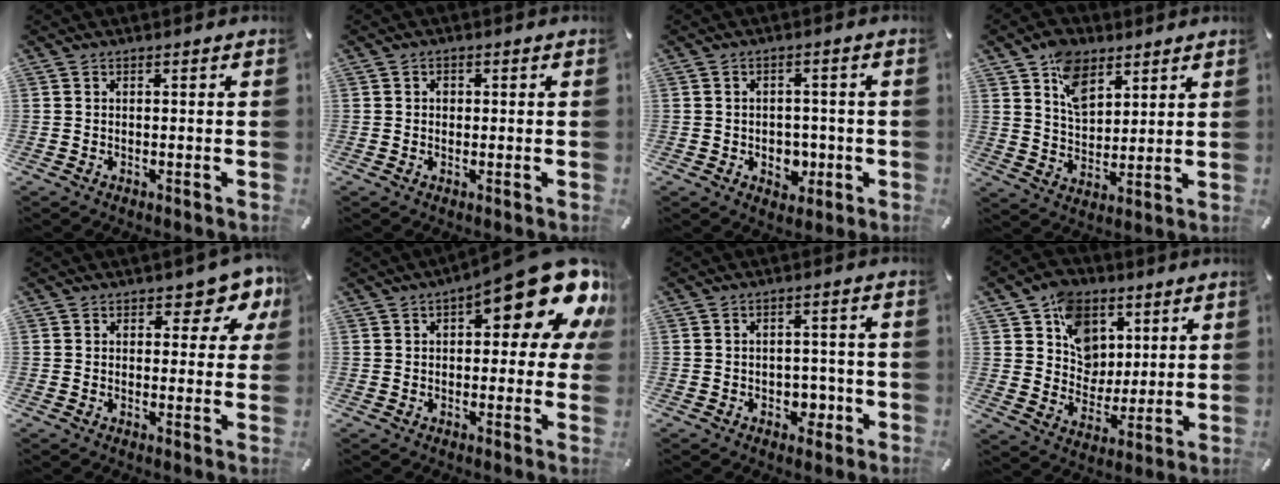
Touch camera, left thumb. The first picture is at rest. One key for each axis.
{"total": 1.3, "fx": 0.1, "fy": 1.2, "fz": 0.5, "tx": -0.004, "ty": 0.003, "tz": -0.003}
{"total": 5.2, "fx": -1.1, "fy": 4.3, "fz": 2.7, "tx": -0.023, "ty": -0.001, "tz": -0.020}
{"total": 9.7, "fx": 5.7, "fy": 6.4, "fz": 4.5, "tx": -0.086, "ty": -0.012, "tz": 0.107}
{"total": 6.3, "fx": 3.4, "fy": 3.7, "fz": 3.7, "tx": -0.028, "ty": -0.025, "tz": 0.050}
{"total": 19.1, "fx": 9.1, "fy": 7.9, "fz": 14.9, "tx": -0.187, "ty": -0.061, "tz": 0.150}
{"total": 4.5, "fx": -1.2, "fy": 3.7, "fz": 2.3, "tx": -0.024, "ty": 0.000, "tz": -0.022}
{"total": 11.4, "fx": 4.7, "fy": 9.8, "fz": 3.5, "tx": -0.070, "ty": -0.019, "tz": 0.092}